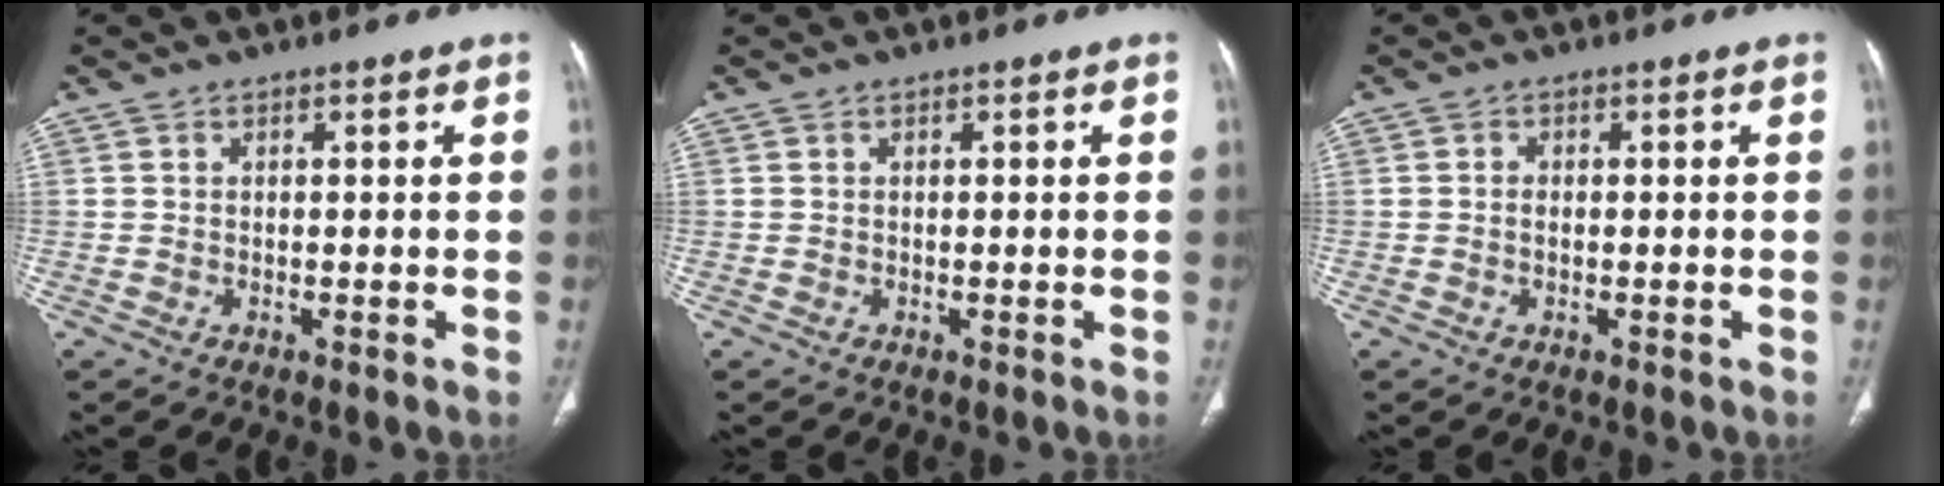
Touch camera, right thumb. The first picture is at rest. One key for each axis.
{"total": 0.0}
{"total": 1.0, "fx": -0.1, "fy": 0.8, "fz": 0.7, "tx": -0.011, "ty": 0.003, "tz": -0.003}